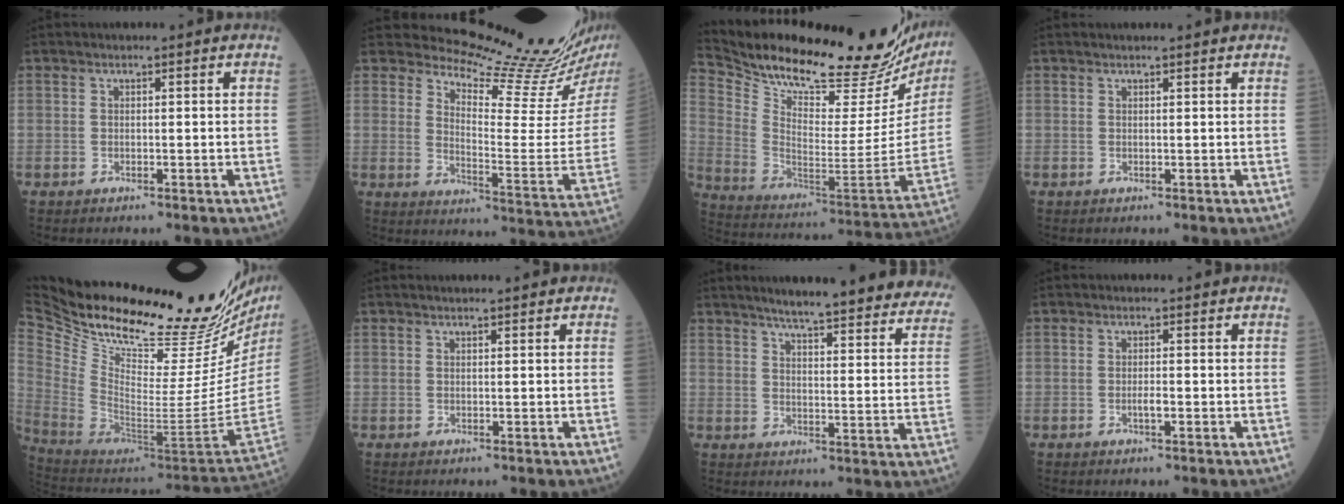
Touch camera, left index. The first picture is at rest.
{"total": 17.3, "force": [16.4, -1.4, 5.3], "torque": [-0.093, -0.117, 0.221]}
{"total": 34.7, "force": [30.2, 4.3, 16.4], "torque": [-0.282, -0.105, 0.423]}
{"total": 2.7, "force": [2.4, 0.6, 1.1], "torque": [-0.010, 0.021, 0.036]}
{"total": 40.0, "force": [32.8, 5.0, 22.4], "torque": [-0.368, -0.116, 0.482]}
{"total": 3.6, "force": [2.9, 1.1, 1.7], "torque": [-0.019, 0.020, 0.045]}
{"total": 27.7, "force": [24.7, 3.7, 12.1], "torque": [-0.156, -0.058, 0.290]}
{"total": 1.2, "force": [-0.2, 0.4, 1.1], "torque": [-0.021, 0.001, 0.000]}